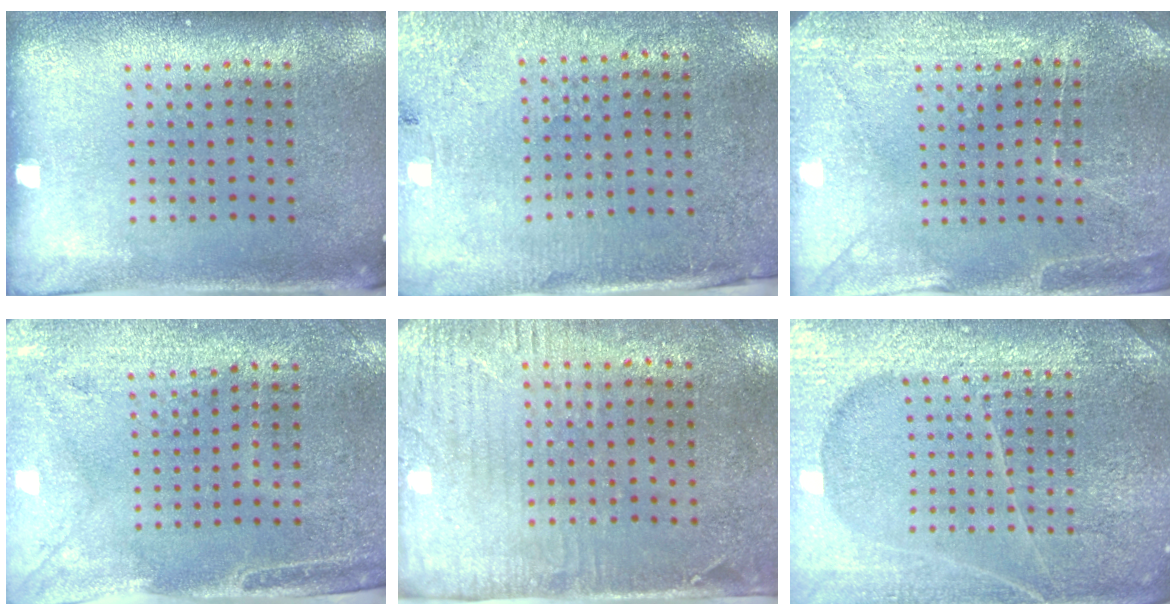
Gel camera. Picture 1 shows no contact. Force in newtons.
{"total": 2.7, "press": 2.4, "slide": 1.3}
{"total": 2.9, "press": 2.9, "slide": 0.3}
{"total": 2.9, "press": 2.5, "slide": 1.5}
{"total": 2.9, "press": 2.4, "slide": 1.7}
{"total": 6.4, "press": 6.3, "slide": 0.7}